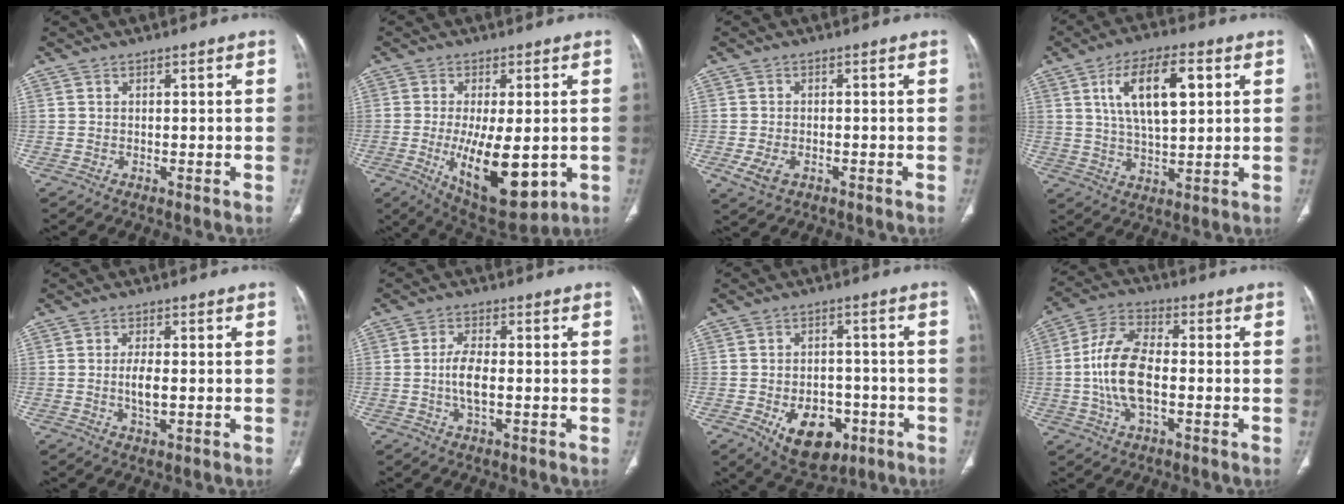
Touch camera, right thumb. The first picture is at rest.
{"total": 15.4, "force": [-3.1, 6.2, 13.7], "torque": [-0.214, -0.023, -0.027]}
{"total": 4.2, "force": [-1.6, 2.6, 2.8], "torque": [-0.060, 0.001, -0.023]}
{"total": 13.0, "force": [3.9, 5.6, 11.1], "torque": [-0.182, -0.002, 0.070]}
{"total": 4.0, "force": [-0.4, 1.6, 3.6], "torque": [-0.071, -0.004, -0.007]}
{"total": 5.1, "force": [-0.6, 2.0, 4.7], "torque": [-0.100, 0.001, -0.014]}
{"total": 12.0, "force": [-4.9, 7.7, 7.8], "torque": [-0.087, 0.022, -0.063]}
{"total": 12.5, "force": [-1.5, 6.1, 10.8], "torque": [-0.221, 0.021, -0.031]}